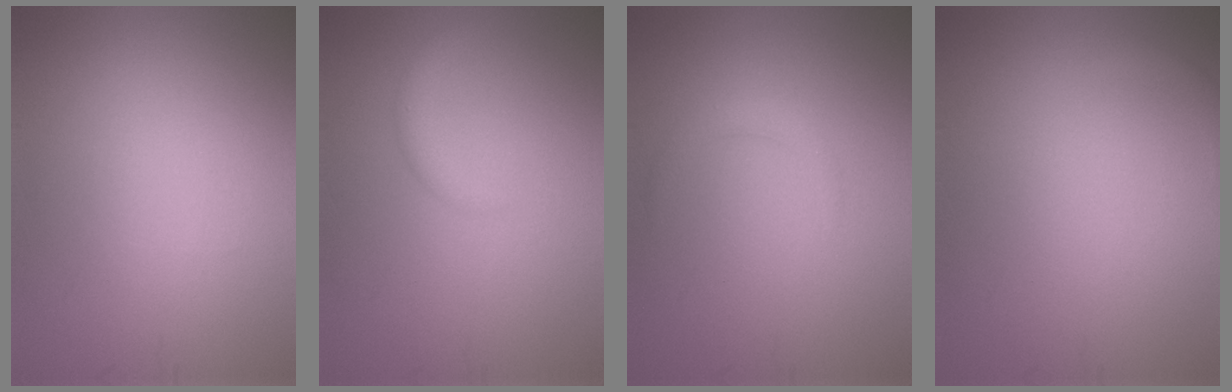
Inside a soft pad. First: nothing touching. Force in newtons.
{"total": 1.5, "press": 1.5, "slide": 0.2}
{"total": 1.1, "press": 1.1, "slide": 0.0}
{"total": 1.0, "press": 1.0, "slide": 0.2}